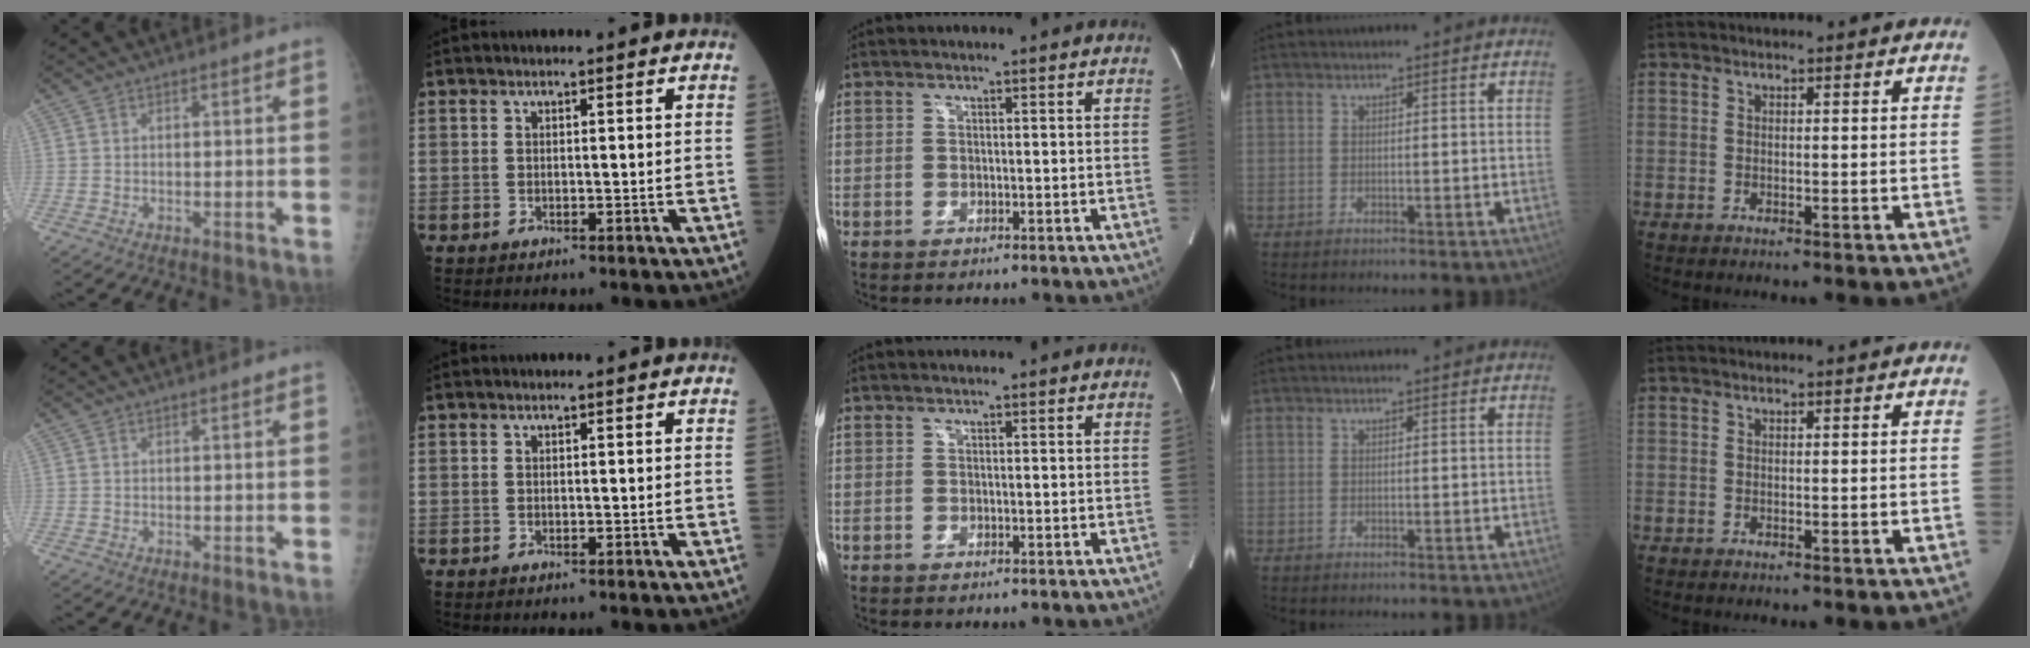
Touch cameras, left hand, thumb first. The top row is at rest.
{}